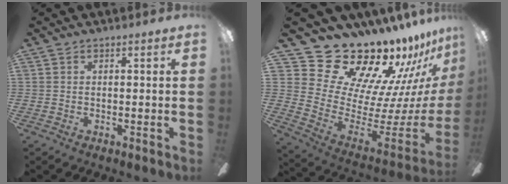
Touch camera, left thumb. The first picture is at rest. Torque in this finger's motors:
{"motor_torque": [2.90, 1.87, 1.32, -1.45, 0.16]}